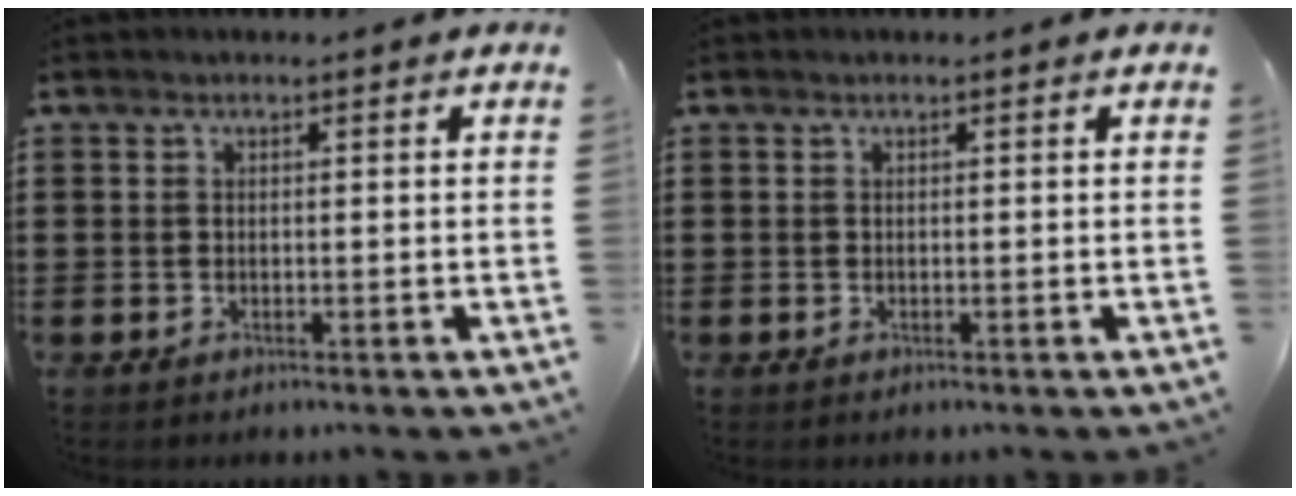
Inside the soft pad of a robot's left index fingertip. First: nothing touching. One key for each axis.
{"total": 0.0}